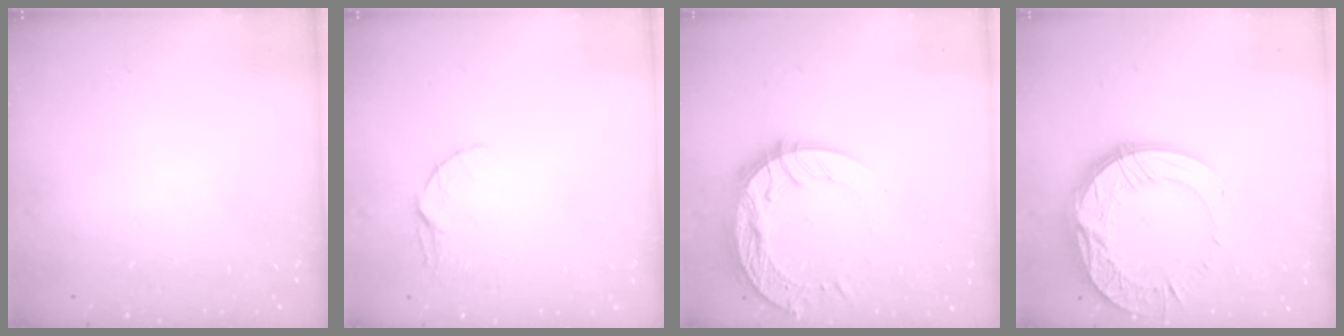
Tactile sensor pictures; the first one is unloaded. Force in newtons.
{"total": 3.4, "press": 3.3, "slide": 0.5}
{"total": 14.0, "press": 14.0, "slide": 1.3}
{"total": 18.7, "press": 18.7, "slide": 1.4}